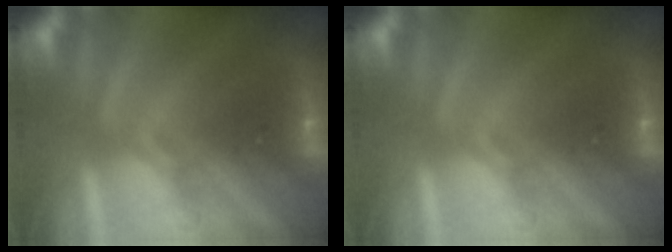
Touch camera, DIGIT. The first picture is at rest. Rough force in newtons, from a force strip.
{"total": 0.0}